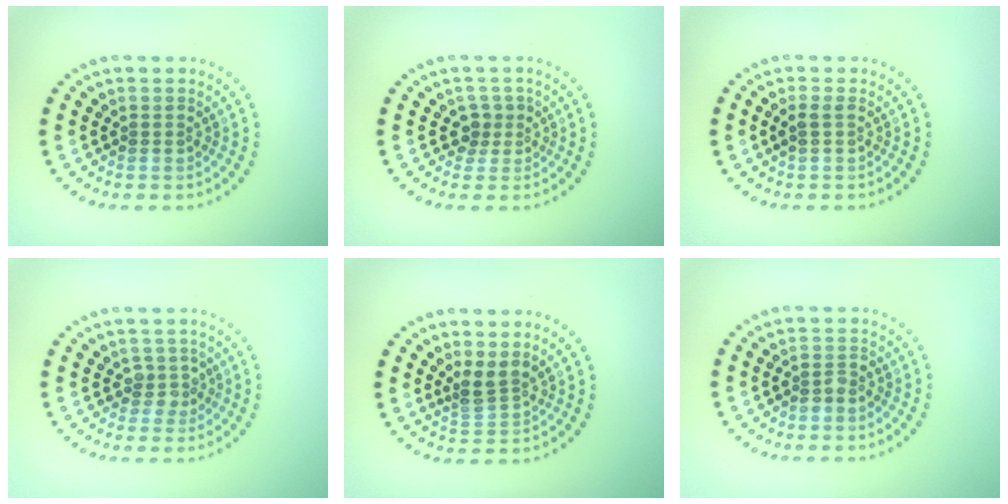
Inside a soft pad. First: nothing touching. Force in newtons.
{"total": 1.8, "press": 1.3, "slide": 1.2}
{"total": 0.9, "press": 0.8, "slide": 0.3}
{"total": 1.8, "press": 1.4, "slide": 1.2}
{"total": 2.3, "press": 1.8, "slide": 1.5}
{"total": 1.3, "press": 1.2, "slide": 0.6}